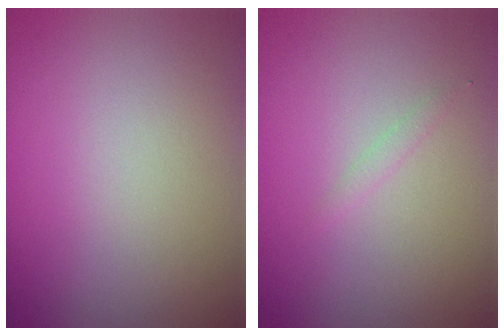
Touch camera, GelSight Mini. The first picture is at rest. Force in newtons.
{"total": 0.7, "press": 0.7, "slide": 0.1}